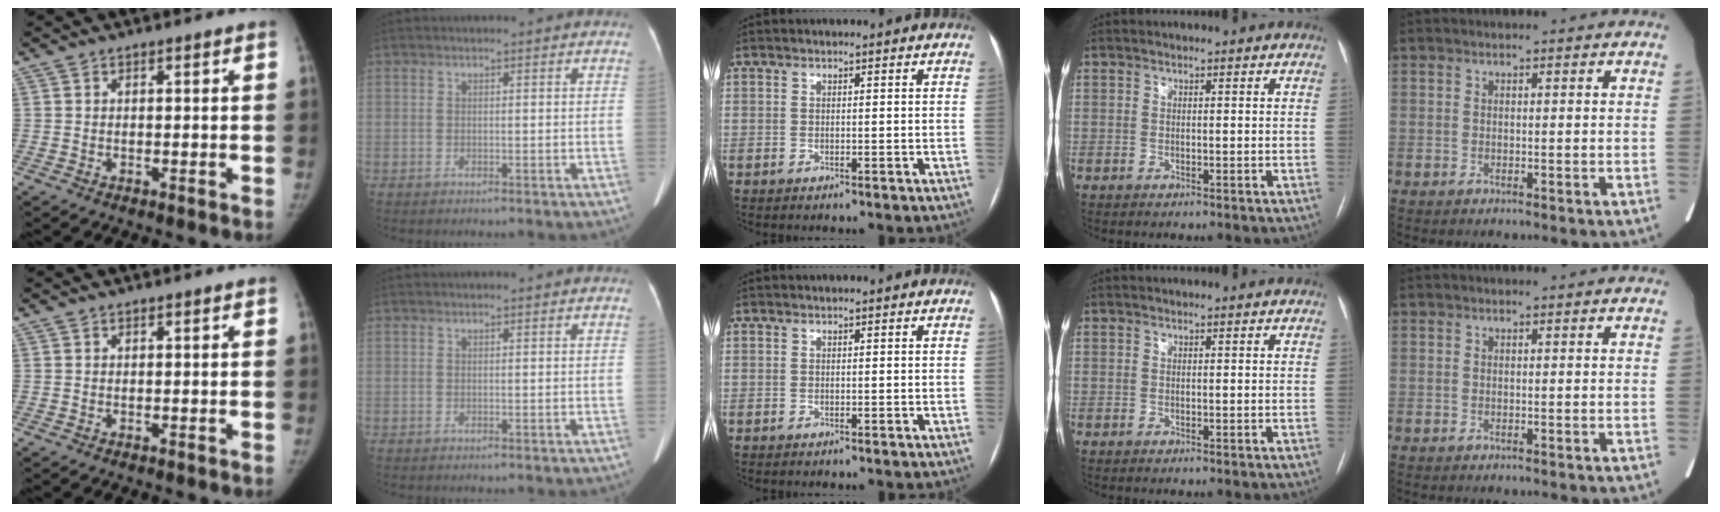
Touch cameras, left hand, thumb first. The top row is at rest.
{}